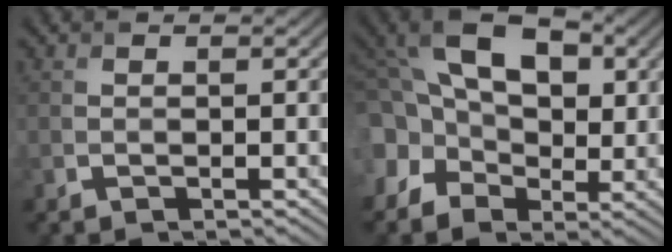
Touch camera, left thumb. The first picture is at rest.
{"total": 16.6, "force": [3.6, 12.3, 10.5], "torque": [-0.235, 0.027, 0.060]}